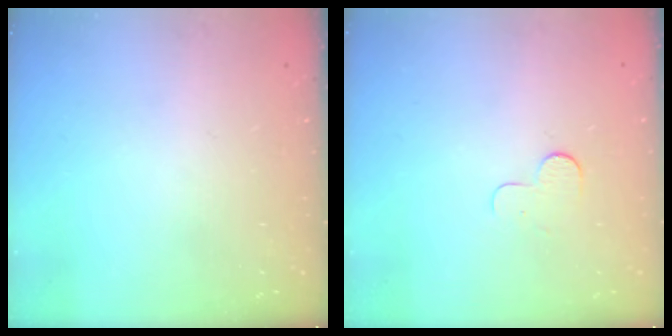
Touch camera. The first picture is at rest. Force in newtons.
{"total": 3.6, "press": 3.6, "slide": 0.3}